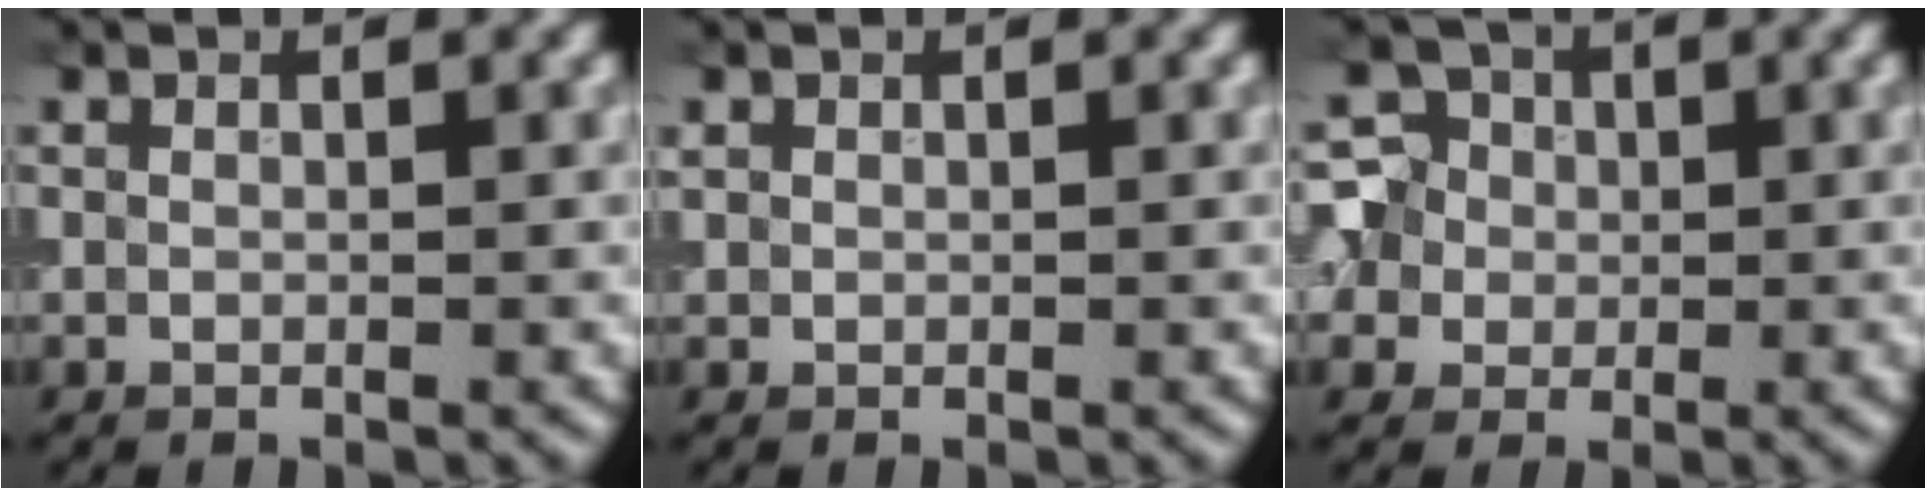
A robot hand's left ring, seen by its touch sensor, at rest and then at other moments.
{"total": 0.6, "force": [0.3, 0.5, 0.1], "torque": [0.002, -0.001, 0.007]}
{"total": 6.9, "force": [0.8, 6.3, 2.5], "torque": [-0.052, 0.038, -0.008]}